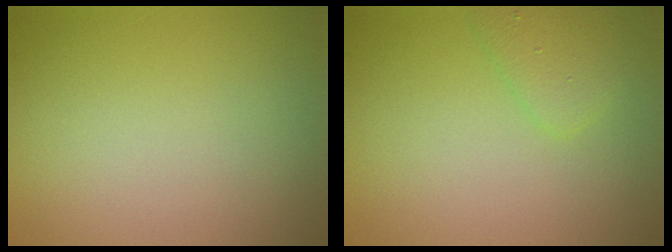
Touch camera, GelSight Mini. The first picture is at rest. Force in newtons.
{"total": 1.9, "press": 1.9, "slide": 0.1}